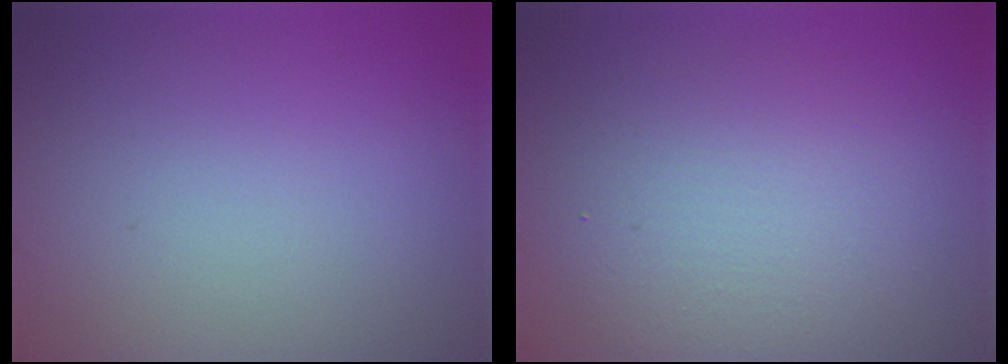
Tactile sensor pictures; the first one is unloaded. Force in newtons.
{"total": 4.9, "press": 4.9, "slide": 0.2}